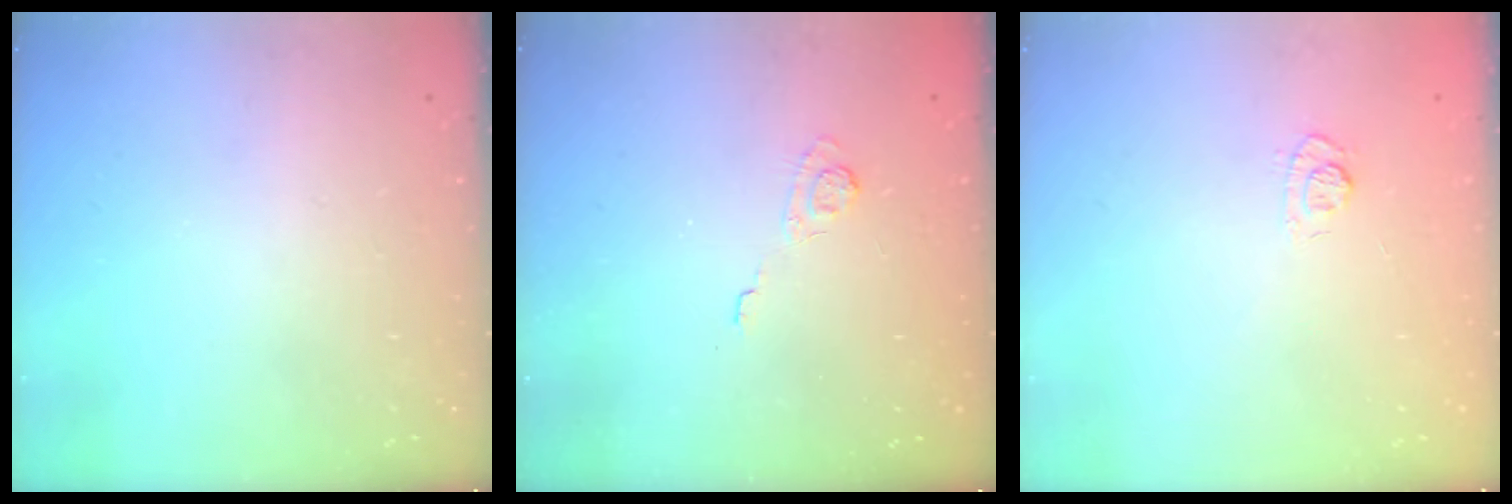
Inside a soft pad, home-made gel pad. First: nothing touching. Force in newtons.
{"total": 2.6, "press": 2.2, "slide": 1.5}
{"total": 4.6, "press": 4.4, "slide": 1.4}